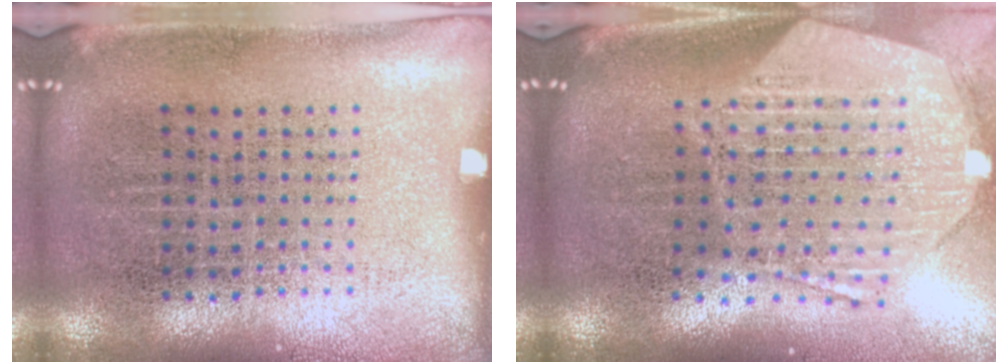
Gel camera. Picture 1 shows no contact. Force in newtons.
{"total": 2.9, "press": 2.3, "slide": 1.8}